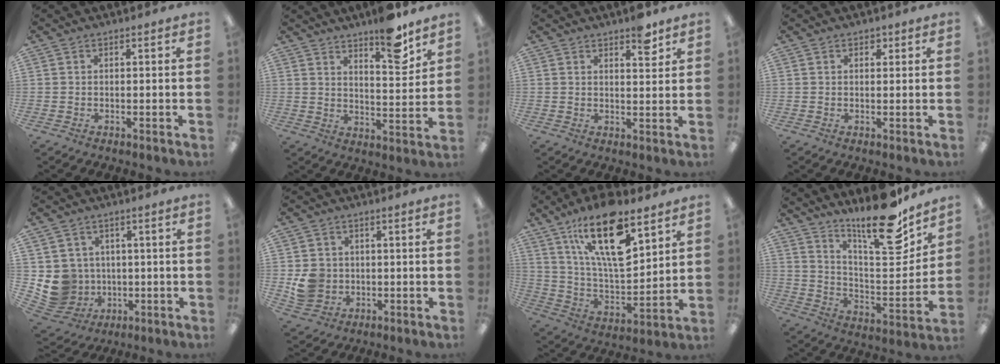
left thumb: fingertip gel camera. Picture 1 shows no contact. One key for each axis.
{"total": 11.3, "fx": 8.6, "fy": 3.1, "fz": 6.6, "tx": -0.071, "ty": -0.064, "tz": 0.142}
{"total": 5.5, "fx": 3.9, "fy": 2.0, "fz": 3.3, "tx": -0.026, "ty": -0.026, "tz": 0.060}
{"total": 1.4, "fx": 0.9, "fy": 0.9, "fz": 0.7, "tx": -0.007, "ty": -0.002, "tz": 0.014}
{"total": 8.6, "fx": -0.1, "fy": 8.5, "fz": 1.5, "tx": -0.065, "ty": -0.005, "tz": 0.010}
{"total": 6.3, "fx": -0.3, "fy": 5.9, "fz": 2.0, "tx": -0.036, "ty": 0.011, "tz": -0.001}
{"total": 22.4, "fx": 13.1, "fy": 8.6, "fz": 16.0, "tx": -0.281, "ty": -0.071, "tz": 0.215}
{"total": 19.8, "fx": 15.5, "fy": 4.6, "fz": 11.4, "tx": -0.178, "ty": -0.115, "tz": 0.255}